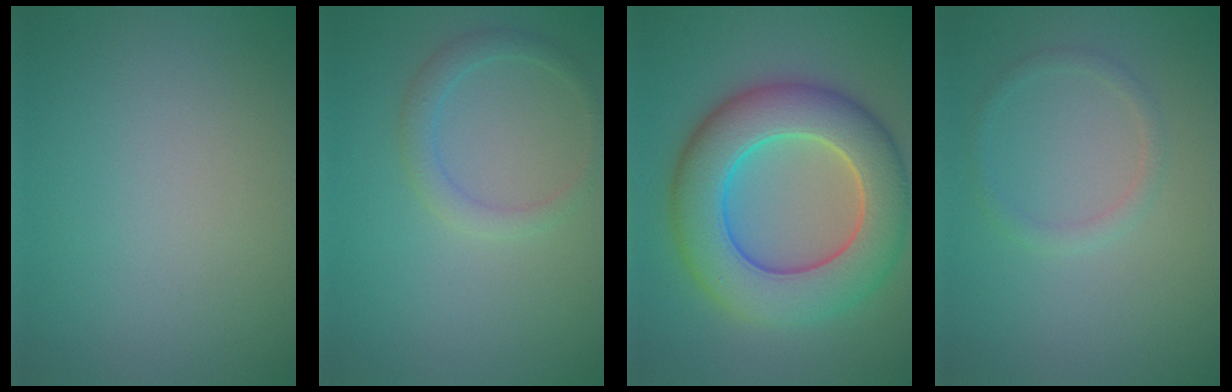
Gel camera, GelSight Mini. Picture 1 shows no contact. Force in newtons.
{"total": 2.0, "press": 2.0, "slide": 0.1}
{"total": 10.6, "press": 10.6, "slide": 0.8}
{"total": 1.2, "press": 1.2, "slide": 0.0}